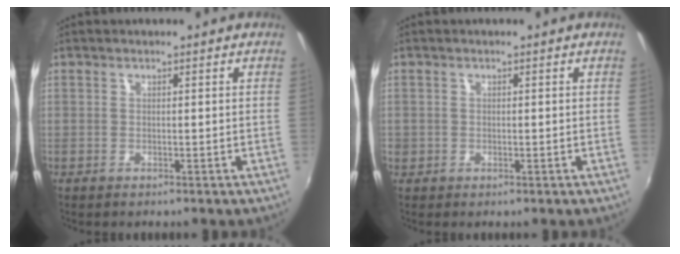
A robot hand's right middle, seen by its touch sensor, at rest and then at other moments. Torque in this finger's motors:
{"motor_torque": [0.22, -0.18, 0.04, 0.01]}